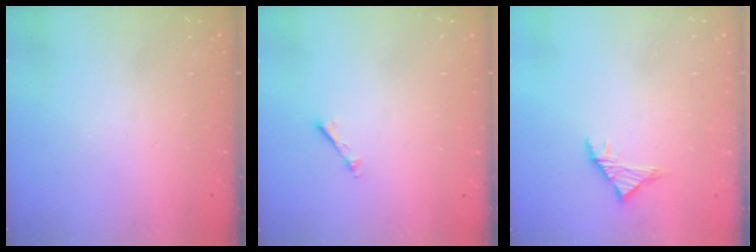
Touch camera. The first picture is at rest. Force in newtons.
{"total": 1.0, "press": 1.0, "slide": 0.2}
{"total": 3.0, "press": 2.9, "slide": 0.9}